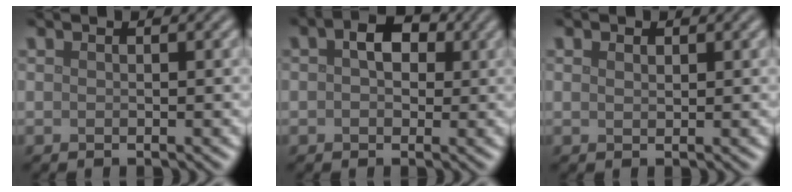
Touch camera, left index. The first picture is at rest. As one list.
[{"total": 3.4, "force": [0.9, 2.2, 2.4], "torque": [-0.033, 0.009, 0.005]}, {"total": 0.7, "force": [0.5, 0.4, 0.2], "torque": [-0.005, -0.001, 0.009]}]